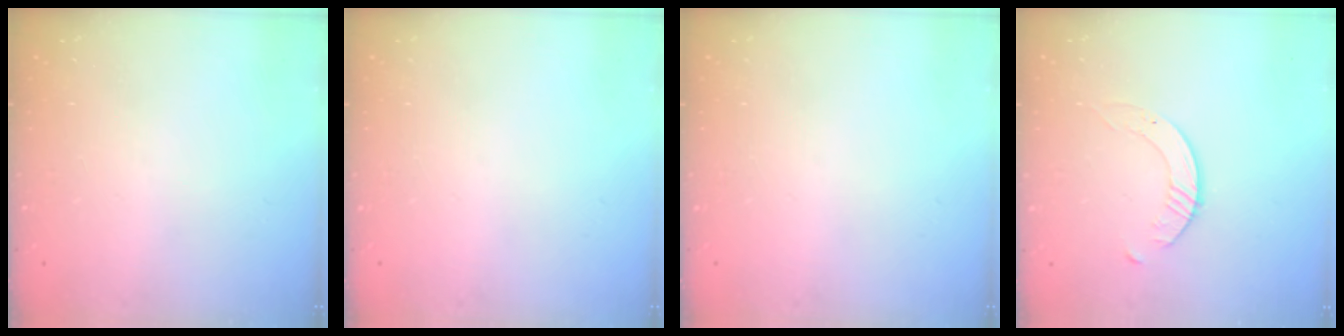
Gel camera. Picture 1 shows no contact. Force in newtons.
{"total": 0.0}
{"total": 0.0}
{"total": 2.6, "press": 2.6, "slide": 0.3}